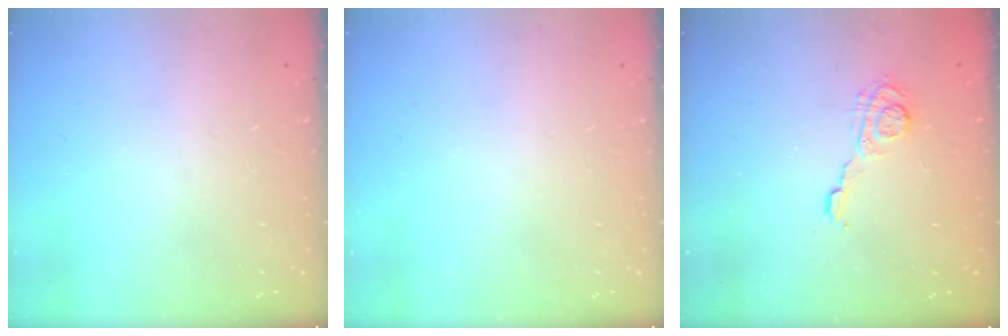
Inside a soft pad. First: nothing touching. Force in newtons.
{"total": 0.0}
{"total": 6.1, "press": 6.1, "slide": 0.7}